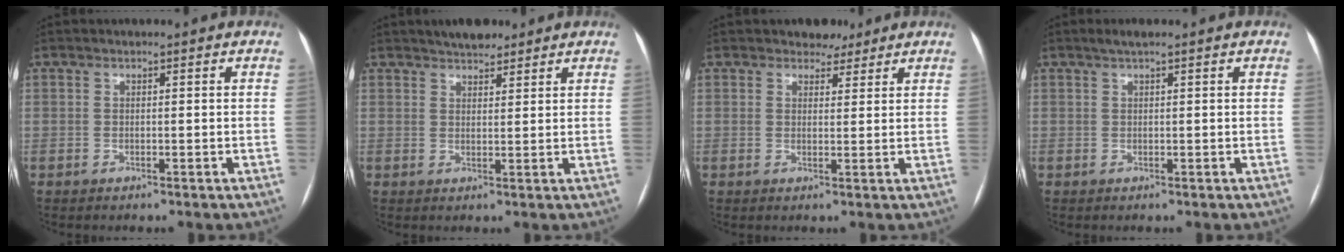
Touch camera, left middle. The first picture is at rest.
{"total": 4.2, "force": [3.5, 1.6, 1.6], "torque": [-0.028, 0.011, 0.057]}
{"total": 3.0, "force": [2.4, 1.8, 0.4], "torque": [0.000, 0.001, 0.033]}
{"total": 1.4, "force": [0.9, 0.0, 1.0], "torque": [-0.021, 0.012, 0.017]}